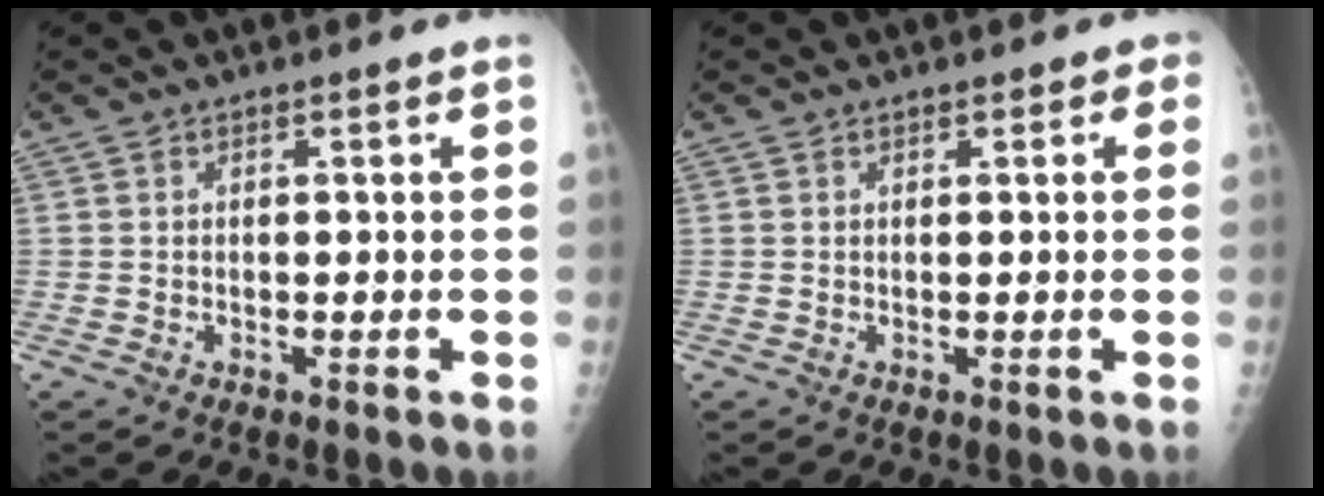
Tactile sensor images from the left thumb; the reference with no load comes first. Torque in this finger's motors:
{"motor_torque": [-0.46, -0.13, -0.07, -0.10, 0.05]}